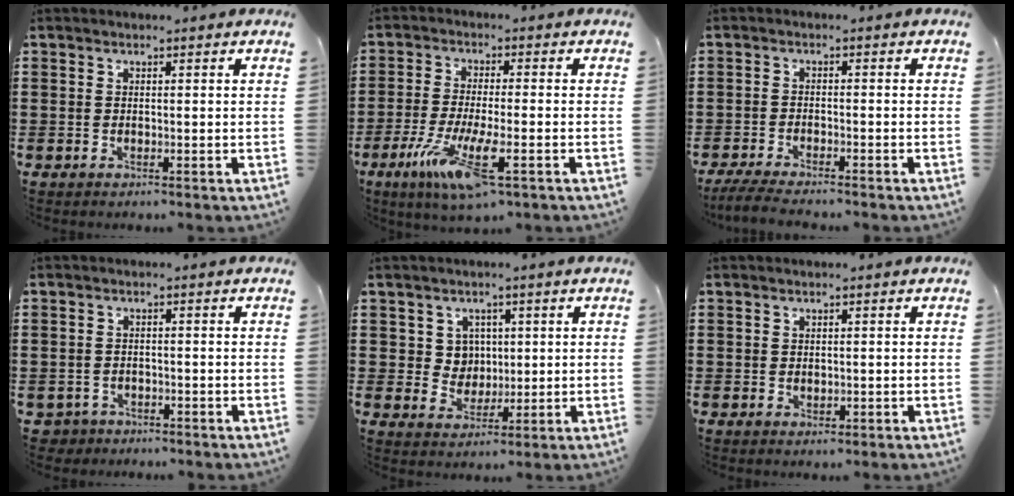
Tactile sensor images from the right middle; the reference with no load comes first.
{"total": 9.5, "force": [-4.0, 2.1, 8.3], "torque": [-0.177, -0.014, -0.073]}
{"total": 3.6, "force": [-3.4, 0.1, 1.1], "torque": [-0.034, -0.010, -0.072]}
{"total": 2.0, "force": [-1.8, 0.8, -0.2], "torque": [-0.006, -0.003, -0.041]}
{"total": 4.5, "force": [1.3, 4.2, 0.9], "torque": [-0.041, 0.012, 0.024]}
{"total": 0.8, "force": [0.2, 0.8, 0.2], "torque": [0.001, -0.003, 0.003]}